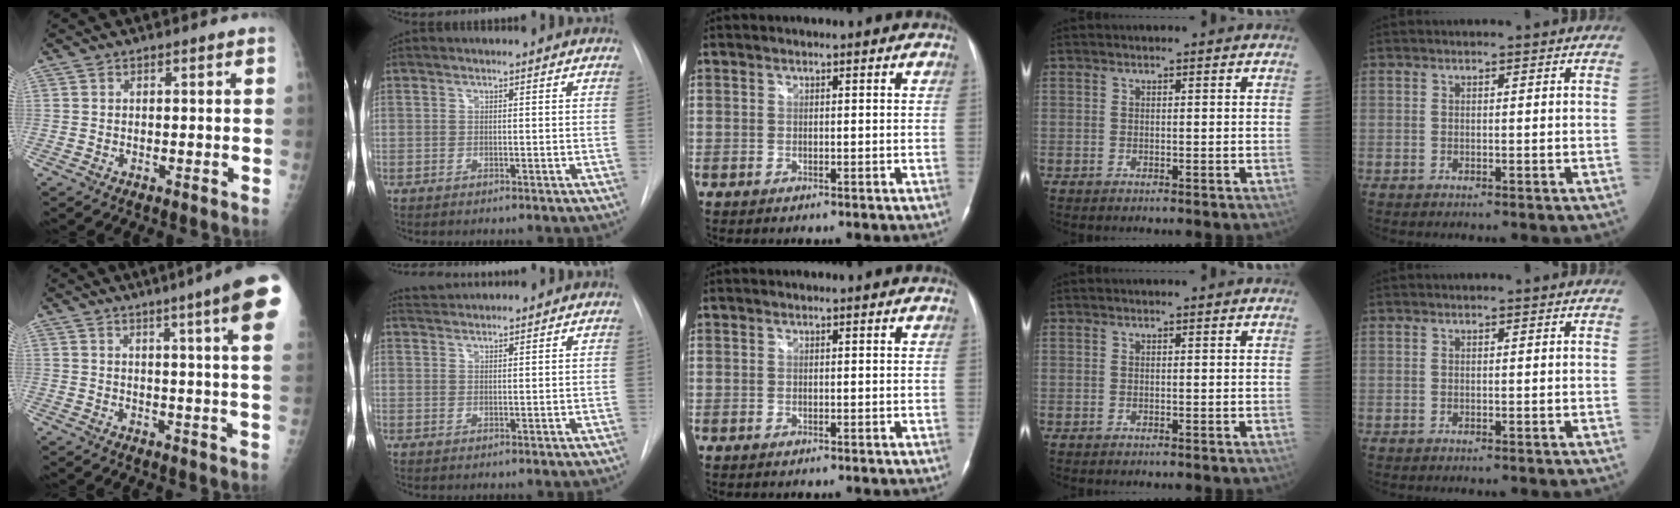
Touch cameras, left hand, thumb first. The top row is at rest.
{"thumb": {"total": 14.6, "force": [8.2, 0.0, 12.0], "torque": [-0.149, -0.027, 0.085]}, "index": {"total": 3.4, "force": [3.4, 0.0, 0.5], "torque": [-0.012, 0.027, 0.065]}}